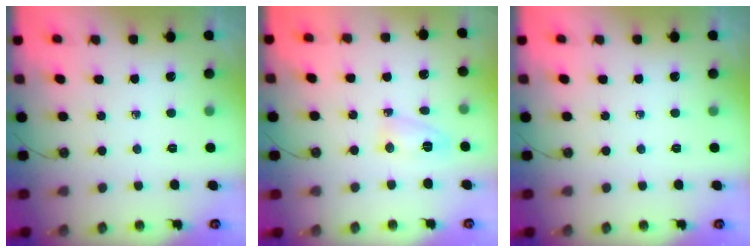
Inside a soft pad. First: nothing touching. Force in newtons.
{"total": 3.7, "press": 3.3, "slide": 1.7}
{"total": 0.0}